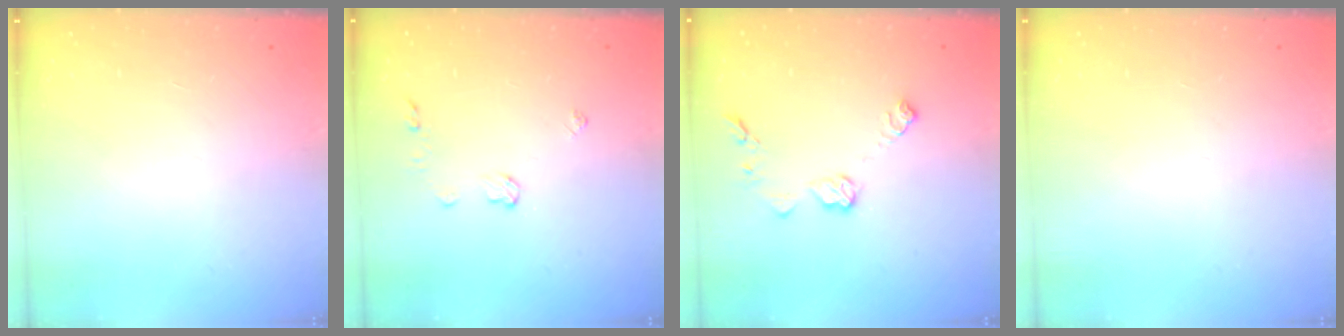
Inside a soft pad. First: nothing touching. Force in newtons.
{"total": 4.9, "press": 4.8, "slide": 0.7}
{"total": 8.7, "press": 8.7, "slide": 0.3}
{"total": 0.0}